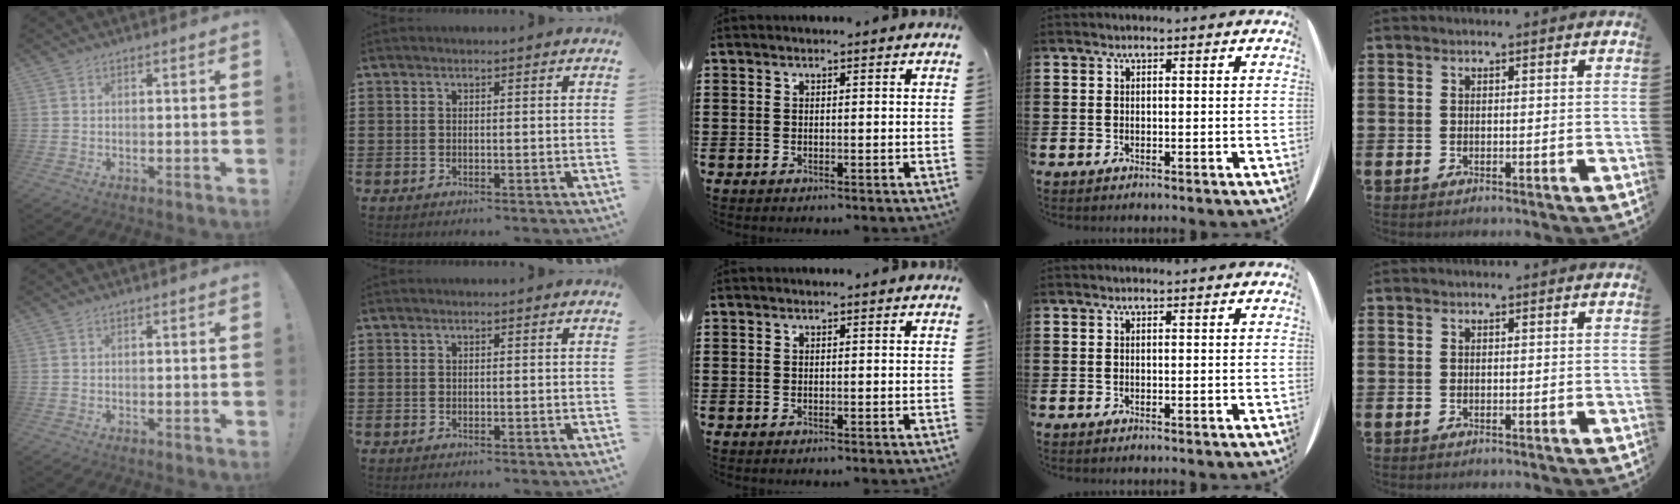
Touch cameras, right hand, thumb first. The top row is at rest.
{}